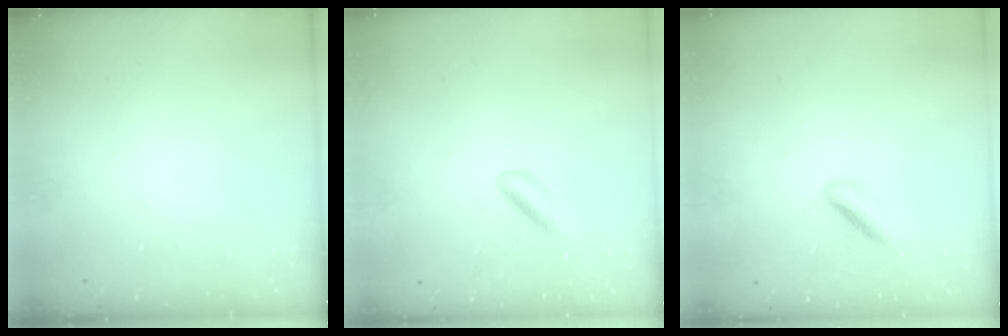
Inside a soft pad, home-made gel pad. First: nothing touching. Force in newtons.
{"total": 4.9, "press": 4.7, "slide": 1.1}
{"total": 3.4, "press": 3.4, "slide": 0.2}